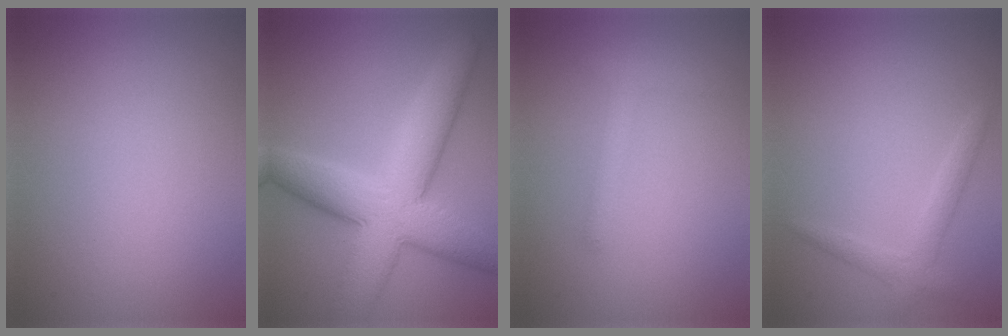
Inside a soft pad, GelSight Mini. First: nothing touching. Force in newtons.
{"total": 9.4, "press": 9.3, "slide": 0.5}
{"total": 1.3, "press": 1.3, "slide": 0.0}
{"total": 1.8, "press": 1.8, "slide": 0.1}